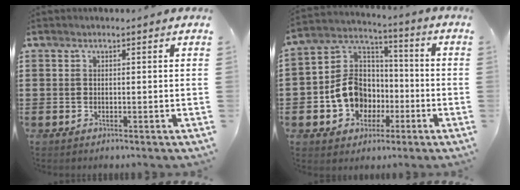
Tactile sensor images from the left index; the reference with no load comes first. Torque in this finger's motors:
{"motor_torque": [1.81, 0.33, 0.86, 0.09]}